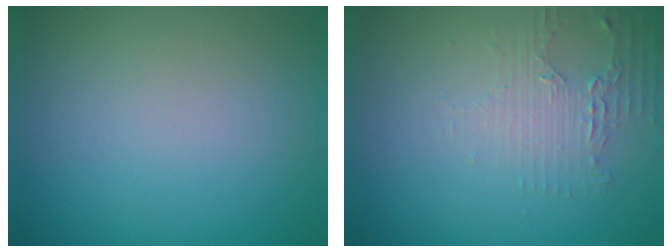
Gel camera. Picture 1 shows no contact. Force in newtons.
{"total": 2.1, "press": 2.0, "slide": 0.4}